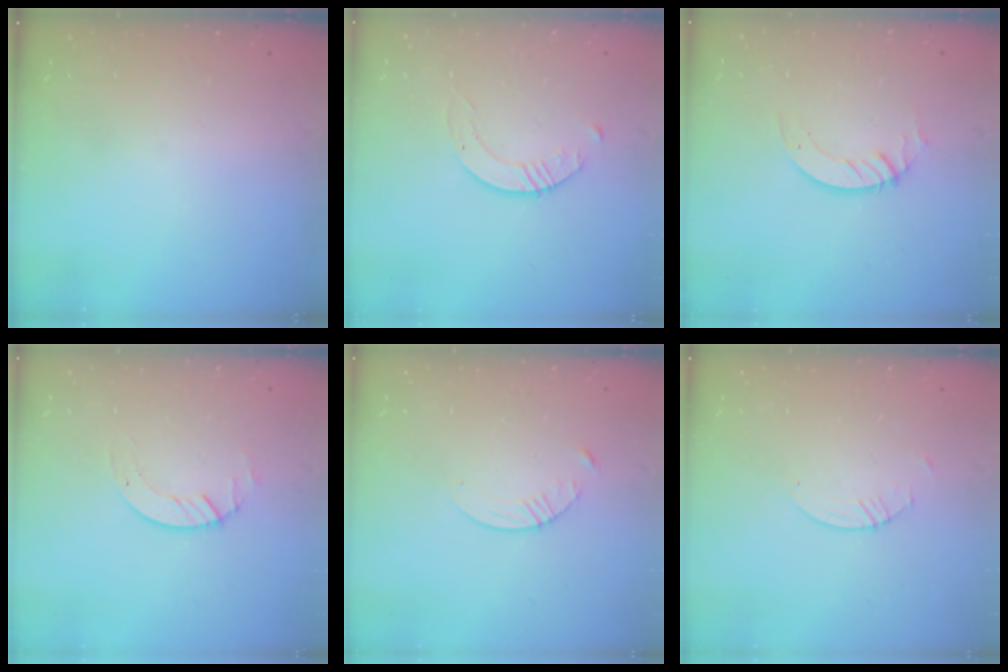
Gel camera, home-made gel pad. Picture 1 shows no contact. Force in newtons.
{"total": 2.8, "press": 2.8, "slide": 0.3}
{"total": 3.3, "press": 3.3, "slide": 0.2}
{"total": 2.7, "press": 2.7, "slide": 0.3}
{"total": 3.1, "press": 3.1, "slide": 0.4}
{"total": 0.8, "press": 0.8, "slide": 0.2}